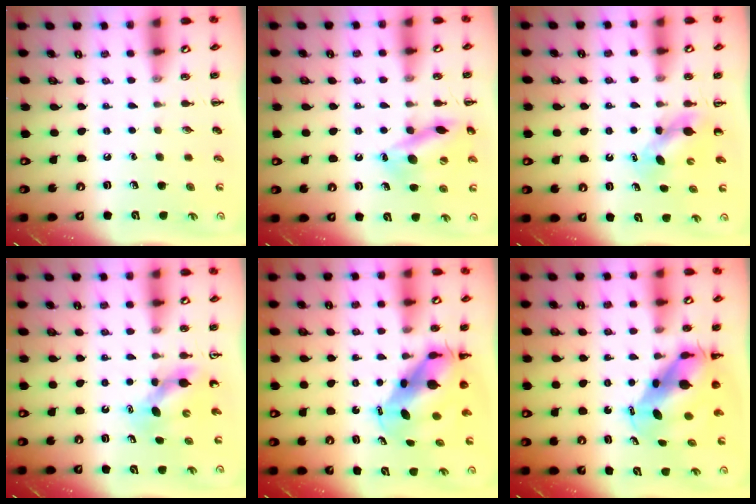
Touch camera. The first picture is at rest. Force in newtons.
{"total": 14.8, "press": 14.5, "slide": 2.7}
{"total": 5.2, "press": 5.1, "slide": 0.5}
{"total": 4.6, "press": 4.6, "slide": 0.4}
{"total": 7.8, "press": 7.5, "slide": 2.2}
{"total": 7.8, "press": 7.5, "slide": 2.2}